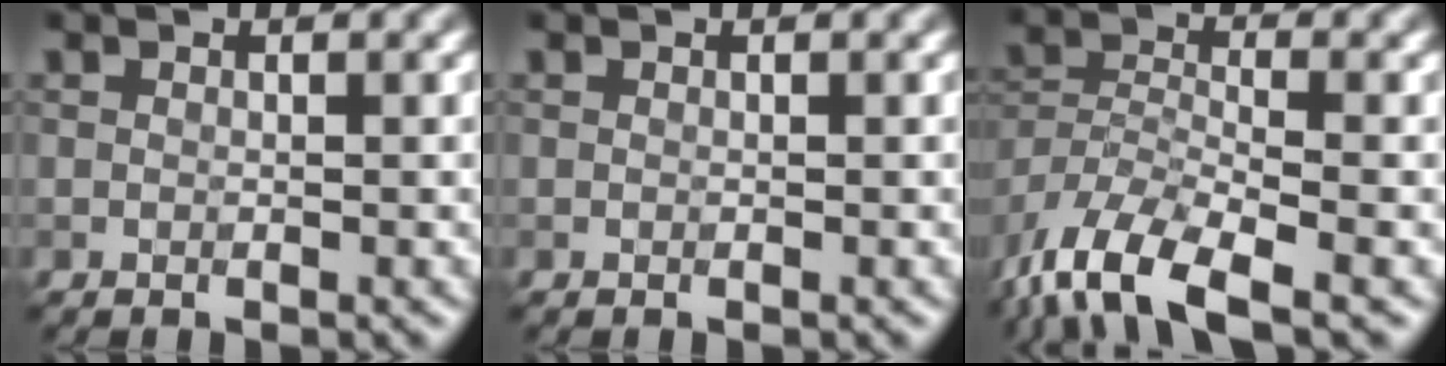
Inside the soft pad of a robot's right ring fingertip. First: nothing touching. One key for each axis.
{"total": 0.0}
{"total": 9.4, "fx": -6.5, "fy": 3.4, "fz": 6.0, "tx": -0.113, "ty": -0.010, "tz": -0.126}